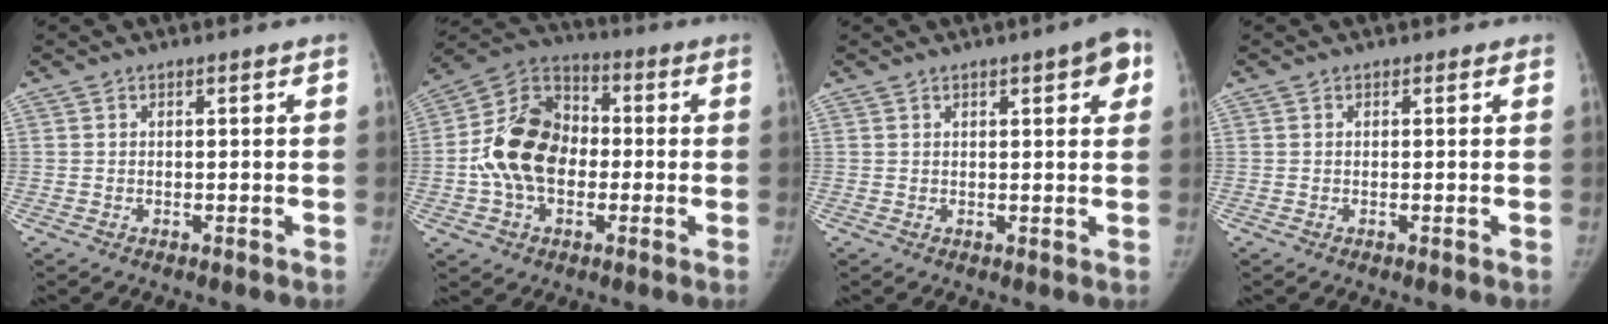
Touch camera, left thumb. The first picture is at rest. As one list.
[{"total": 15.8, "force": [-1.4, 11.3, 10.9], "torque": [-0.176, 0.034, -0.032]}, {"total": 5.6, "force": [2.4, 1.6, 4.8], "torque": [-0.045, -0.002, 0.024]}, {"total": 0.0}]